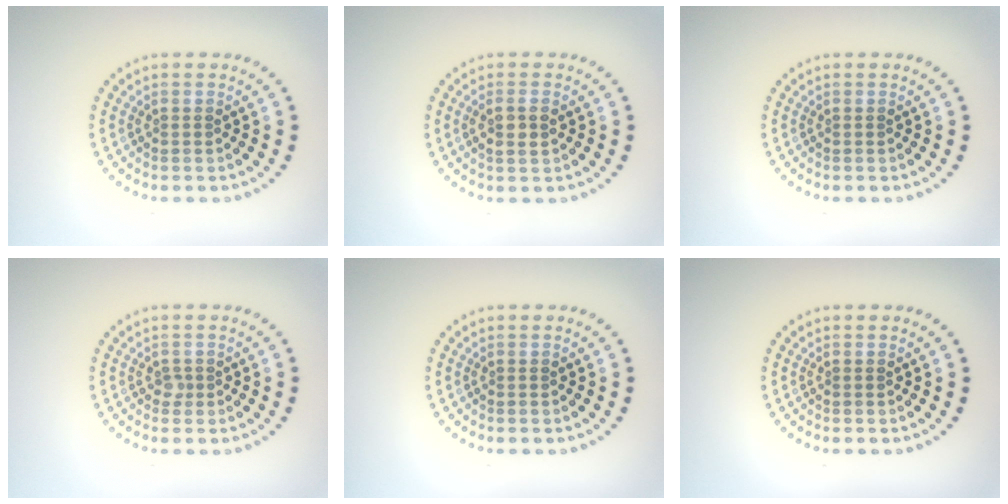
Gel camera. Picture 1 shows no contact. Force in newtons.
{"total": 1.9, "press": 1.8, "slide": 0.6}
{"total": 0.0}
{"total": 0.7, "press": 0.6, "slide": 0.5}
{"total": 0.0}
{"total": 0.0}